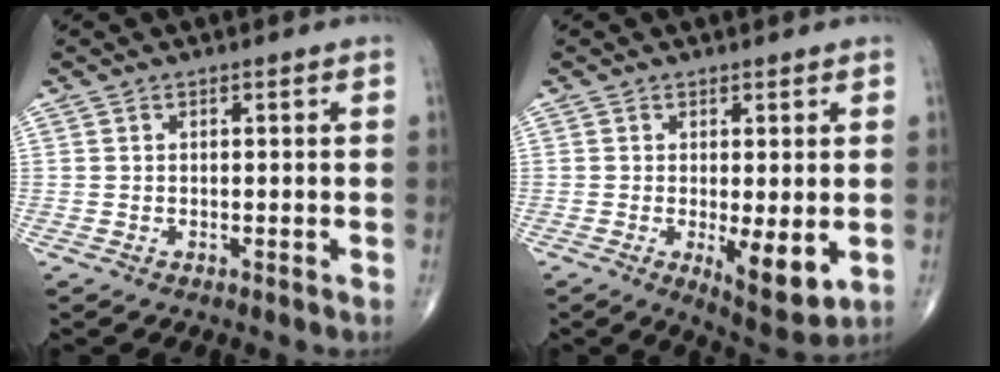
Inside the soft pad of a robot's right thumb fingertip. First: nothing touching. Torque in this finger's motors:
{"motor_torque": [0.61, 1.75, 0.84, 0.04, 0.25]}